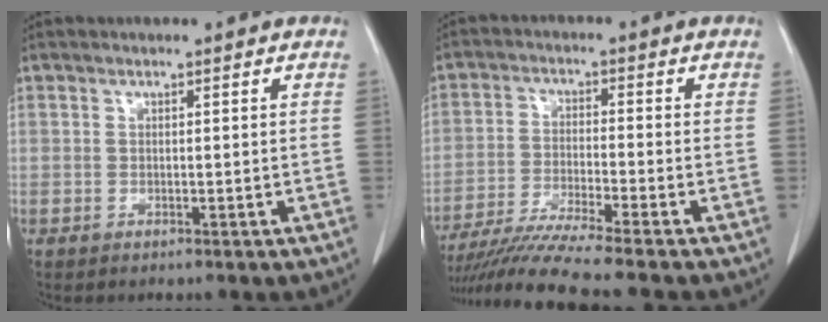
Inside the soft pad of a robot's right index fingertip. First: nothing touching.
{"total": 10.7, "force": [-9.1, -2.2, 5.1], "torque": [-0.083, -0.027, -0.157]}